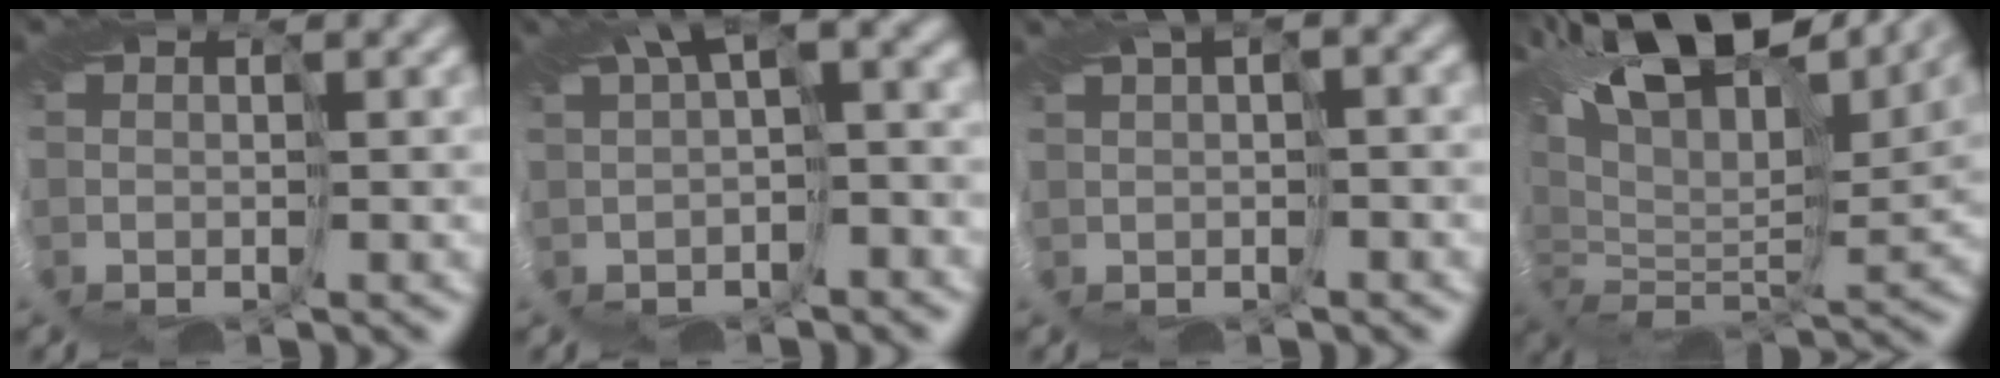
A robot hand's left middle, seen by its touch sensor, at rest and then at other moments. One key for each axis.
{"total": 6.2, "fx": 1.9, "fy": 2.1, "fz": 5.6, "tx": -0.084, "ty": 0.018, "tz": 0.029}
{"total": 3.7, "fx": 1.6, "fy": 1.1, "fz": 3.2, "tx": -0.046, "ty": 0.021, "tz": 0.029}
{"total": 16.7, "fx": 9.4, "fy": 7.0, "fz": 12.0, "tx": -0.228, "ty": 0.042, "tz": 0.149}